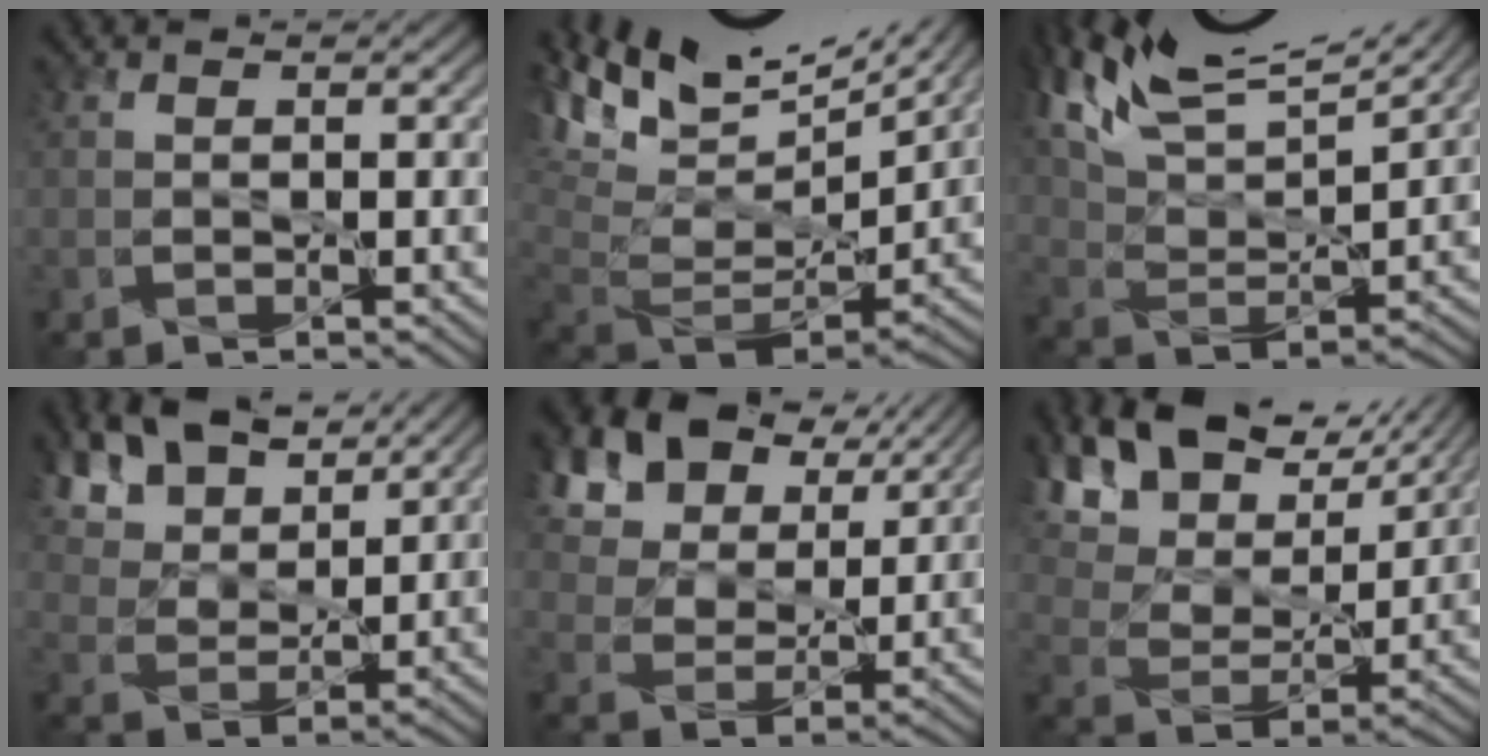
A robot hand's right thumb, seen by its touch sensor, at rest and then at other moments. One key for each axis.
{"total": 17.8, "fx": 12.2, "fy": 7.0, "fz": 10.9, "tx": -0.251, "ty": 0.043, "tz": 0.204}
{"total": 14.5, "fx": 11.3, "fy": 4.3, "fz": 7.9, "tx": -0.193, "ty": 0.021, "tz": 0.193}
{"total": 13.7, "fx": 10.0, "fy": 7.3, "fz": 5.8, "tx": -0.176, "ty": 0.003, "tz": 0.192}
{"total": 17.0, "fx": 11.0, "fy": 10.5, "fz": 7.5, "tx": -0.227, "ty": 0.035, "tz": 0.235}
{"total": 16.8, "fx": 11.2, "fy": 8.9, "fz": 8.7, "tx": -0.221, "ty": 0.040, "tz": 0.177}